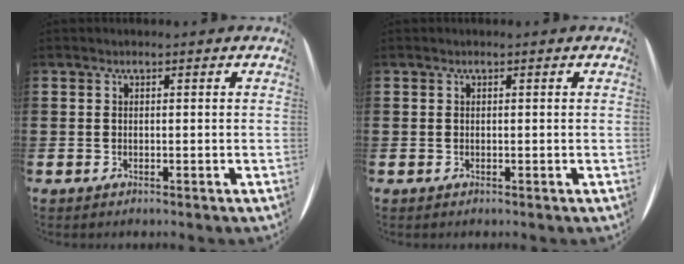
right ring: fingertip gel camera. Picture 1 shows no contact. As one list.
[{"total": 0.0}]